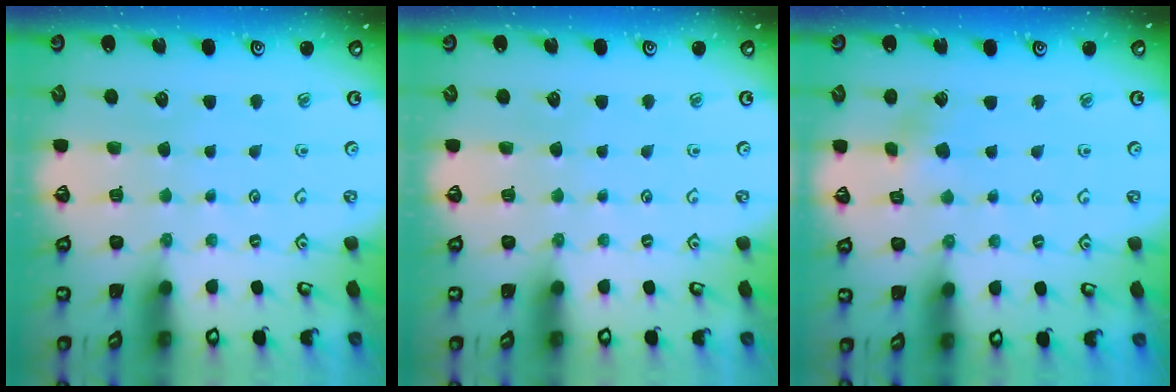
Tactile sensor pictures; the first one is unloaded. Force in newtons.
{"total": 0.0}
{"total": 2.5, "press": 2.4, "slide": 0.7}